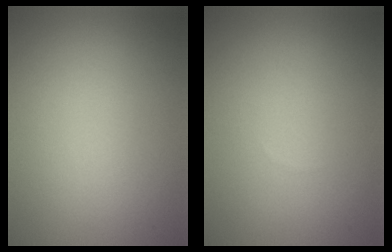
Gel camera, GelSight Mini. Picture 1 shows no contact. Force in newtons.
{"total": 0.0}